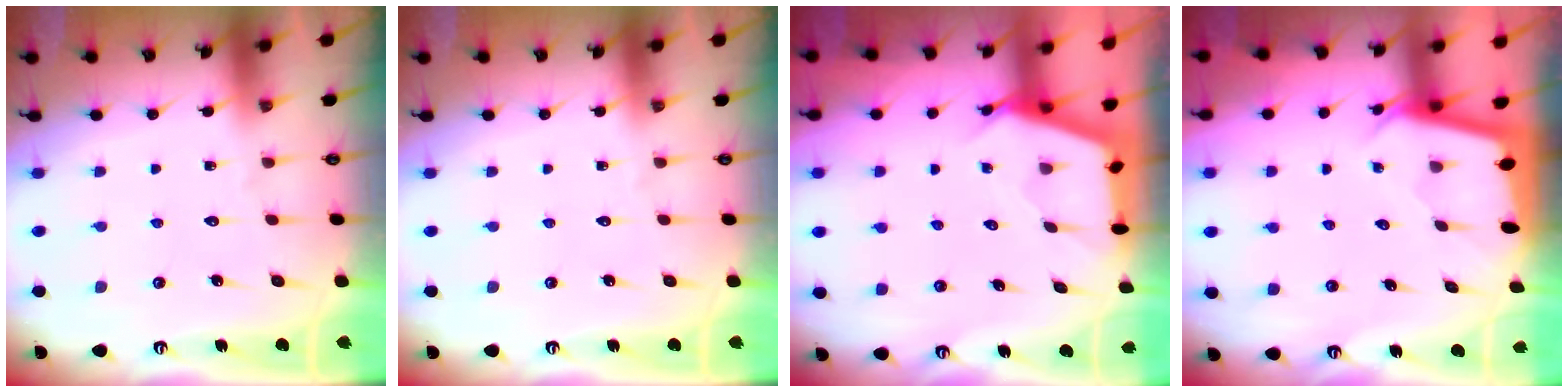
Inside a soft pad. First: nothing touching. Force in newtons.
{"total": 0.0}
{"total": 2.5, "press": 2.5, "slide": 0.3}
{"total": 2.1, "press": 2.1, "slide": 0.2}